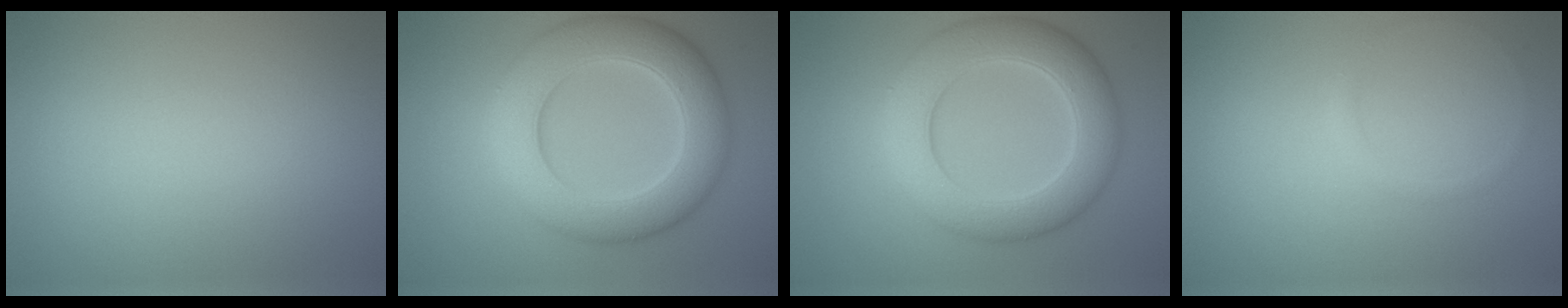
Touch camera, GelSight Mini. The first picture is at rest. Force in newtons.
{"total": 9.4, "press": 9.4, "slide": 0.4}
{"total": 8.3, "press": 8.3, "slide": 0.4}
{"total": 0.8, "press": 0.8, "slide": 0.0}